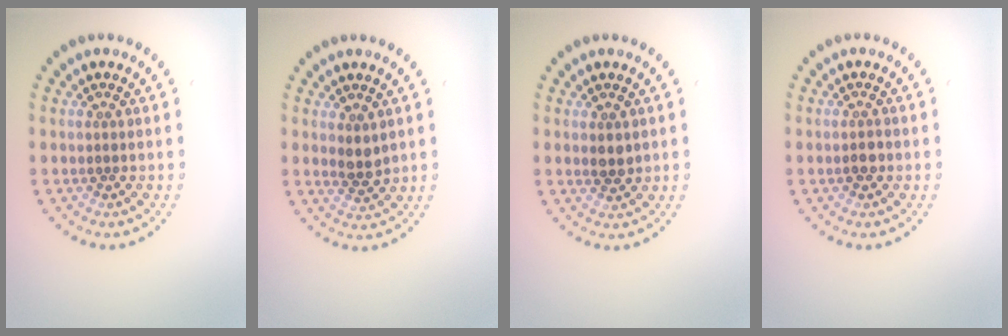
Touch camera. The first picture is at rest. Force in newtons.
{"total": 1.7, "press": 1.5, "slide": 0.8}
{"total": 1.3, "press": 1.3, "slide": 0.3}
{"total": 1.1, "press": 1.0, "slide": 0.3}